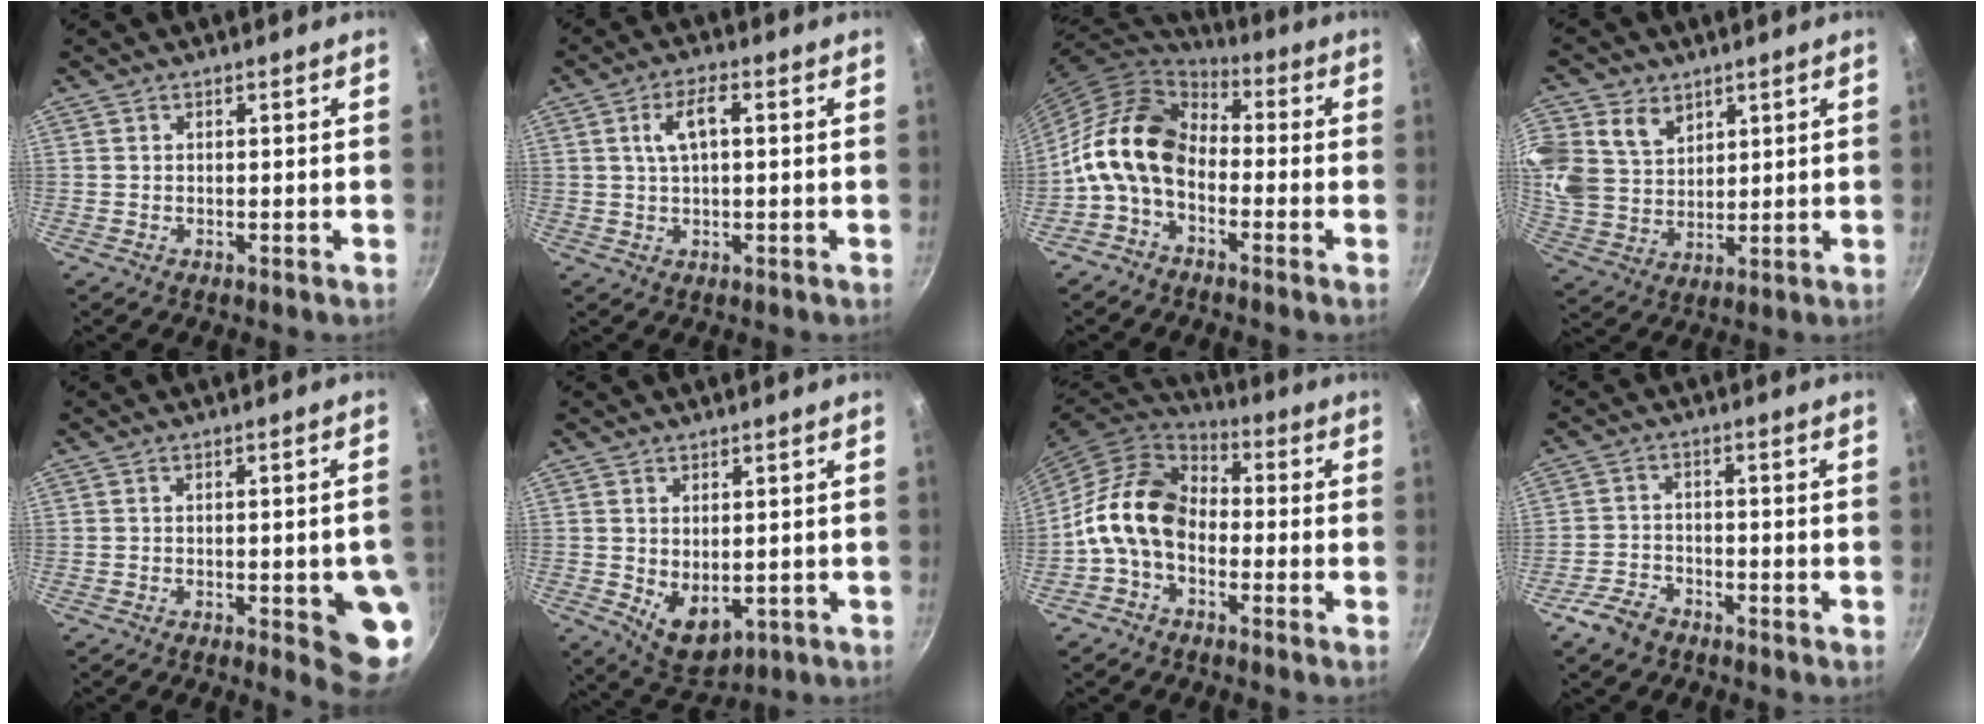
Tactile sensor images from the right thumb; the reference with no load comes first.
{"total": 5.7, "force": [1.1, 2.4, 5.0], "torque": [-0.095, 0.015, 0.021]}
{"total": 14.3, "force": [-2.6, 9.8, 10.1], "torque": [-0.167, 0.048, -0.074]}
{"total": 16.6, "force": [7.1, 12.9, 7.8], "torque": [-0.183, 0.000, 0.148]}
{"total": 9.3, "force": [-2.4, 2.7, 8.6], "torque": [-0.075, 0.009, -0.025]}
{"total": 7.1, "force": [-0.4, 4.8, 5.3], "torque": [-0.072, -0.019, 0.013]}
{"total": 13.3, "force": [-2.2, 9.5, 9.1], "torque": [-0.141, 0.039, -0.065]}
{"total": 5.4, "force": [-3.8, 3.0, 2.3], "torque": [-0.042, 0.034, -0.072]}